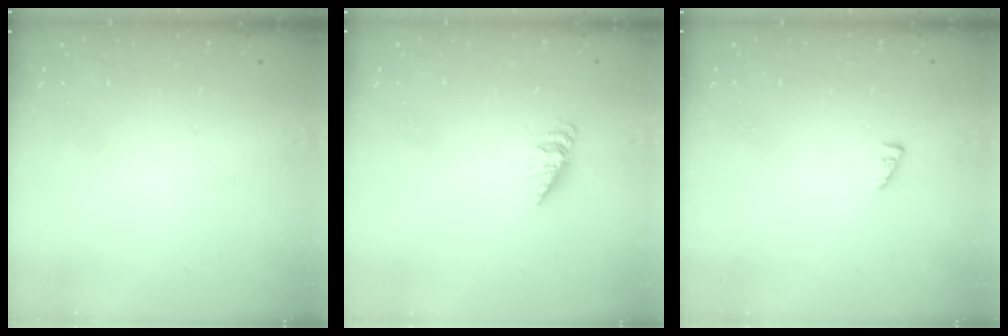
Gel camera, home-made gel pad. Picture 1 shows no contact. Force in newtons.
{"total": 2.5, "press": 2.4, "slide": 0.4}
{"total": 1.6, "press": 1.5, "slide": 0.4}